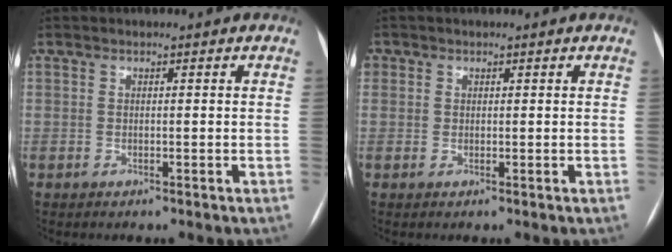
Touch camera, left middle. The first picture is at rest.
{"total": 1.1, "force": [0.3, 1.0, 0.1], "torque": [0.007, 0.001, 0.002]}